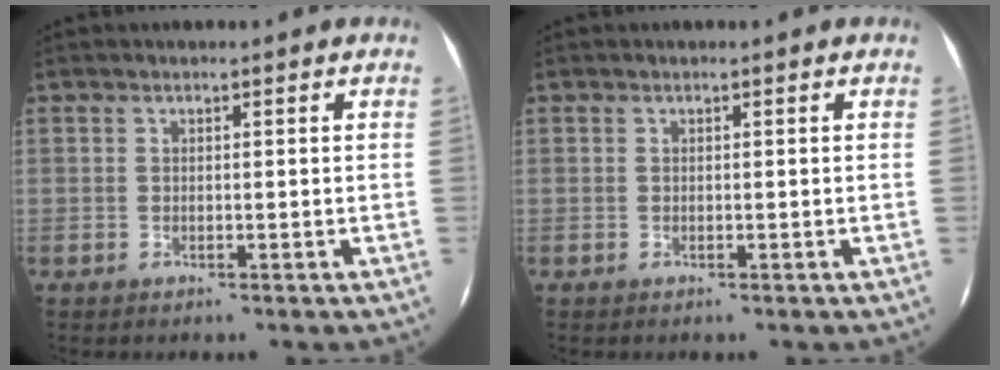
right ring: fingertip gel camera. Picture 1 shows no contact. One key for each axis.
{"total": 0.0}